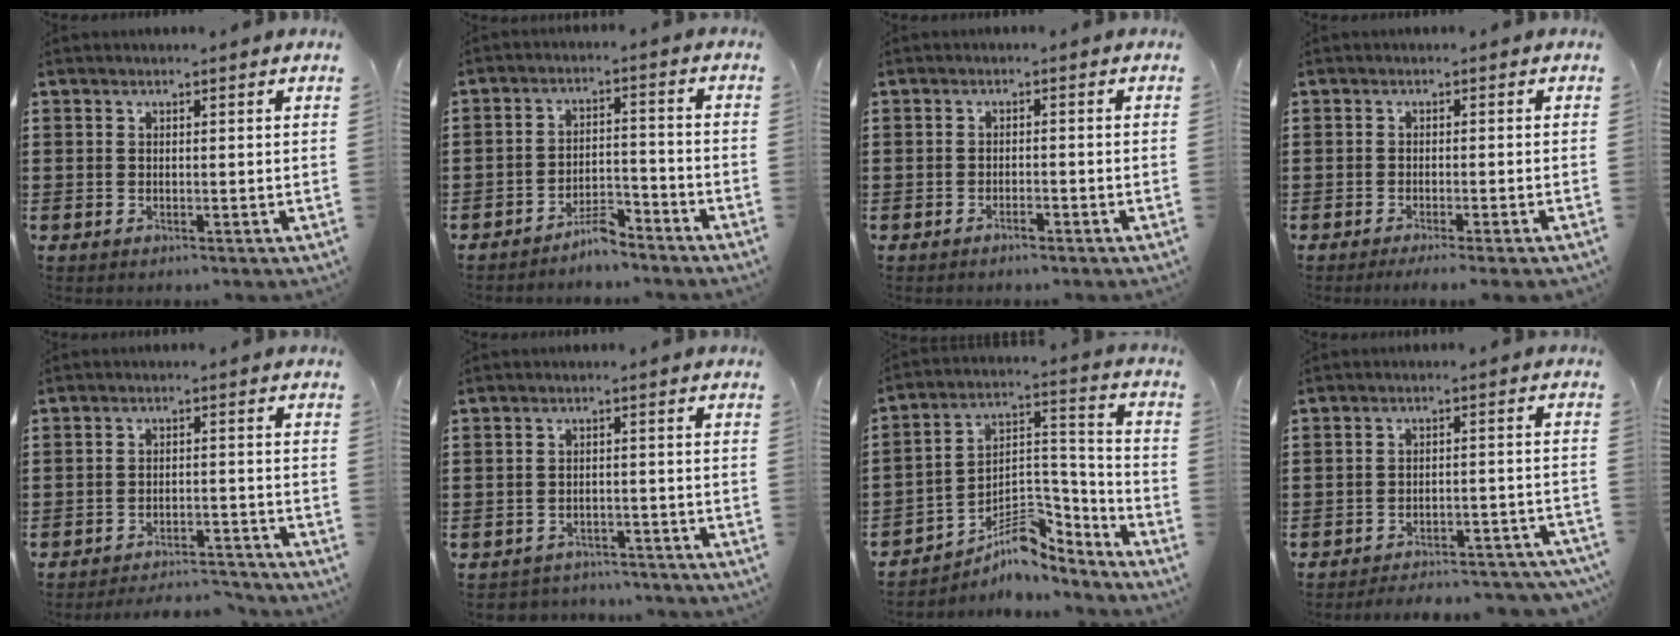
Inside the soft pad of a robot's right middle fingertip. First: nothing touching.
{"total": 4.6, "force": [-4.4, 0.9, 0.9], "torque": [-0.023, 0.012, -0.091]}
{"total": 1.2, "force": [-1.0, 0.2, 0.7], "torque": [-0.017, -0.002, -0.018]}
{"total": 1.3, "force": [-1.0, -0.2, 0.9], "torque": [-0.014, 0.000, -0.019]}
{"total": 3.8, "force": [-3.8, 0.3, 0.2], "torque": [-0.007, 0.003, -0.080]}
{"total": 2.5, "force": [-2.5, 0.5, -0.2], "torque": [-0.004, 0.000, -0.055]}
{"total": 8.0, "force": [-5.6, 3.8, 4.2], "torque": [-0.073, 0.000, -0.107]}
{"total": 4.0, "force": [-3.9, 0.2, 0.8], "torque": [-0.016, 0.004, -0.080]}